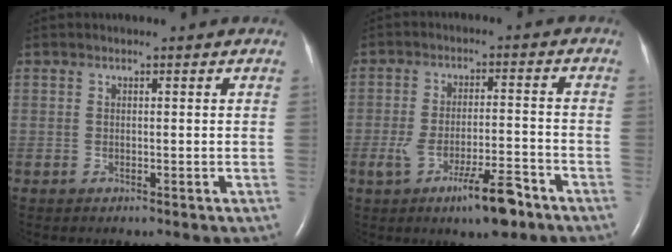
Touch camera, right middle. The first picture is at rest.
{"total": 8.8, "force": [-5.2, 1.6, 6.9], "torque": [-0.123, -0.005, -0.079]}